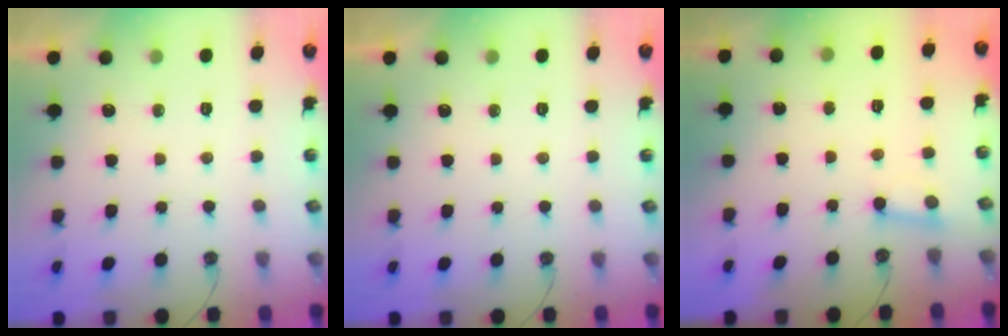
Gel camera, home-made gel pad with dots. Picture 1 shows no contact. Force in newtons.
{"total": 0.0}
{"total": 2.8, "press": 2.7, "slide": 0.6}